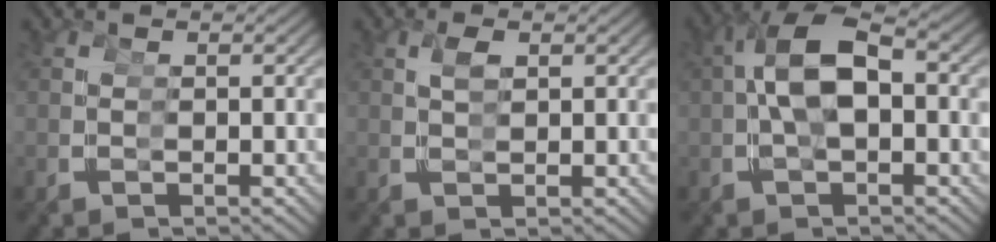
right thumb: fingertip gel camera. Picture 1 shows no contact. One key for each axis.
{"total": 1.5, "fx": 0.5, "fy": -1.2, "fz": -0.8, "tx": 0.016, "ty": 0.008, "tz": 0.007}
{"total": 7.9, "fx": 0.0, "fy": 5.7, "fz": 5.4, "tx": -0.140, "ty": -0.010, "tz": 0.005}